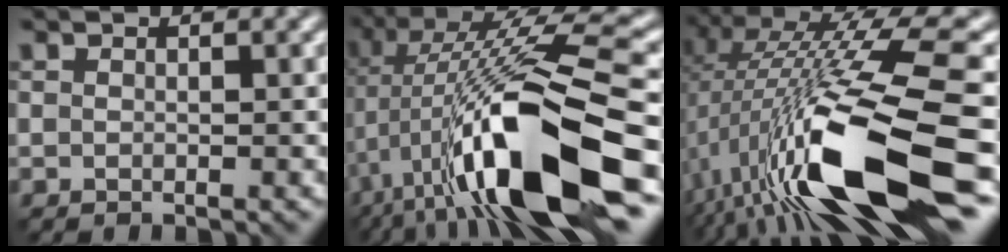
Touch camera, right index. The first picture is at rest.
{"total": 14.3, "force": [-4.1, 3.3, 13.3], "torque": [-0.229, 0.012, -0.066]}
{"total": 14.7, "force": [-3.5, 3.7, 13.8], "torque": [-0.254, -0.010, -0.051]}